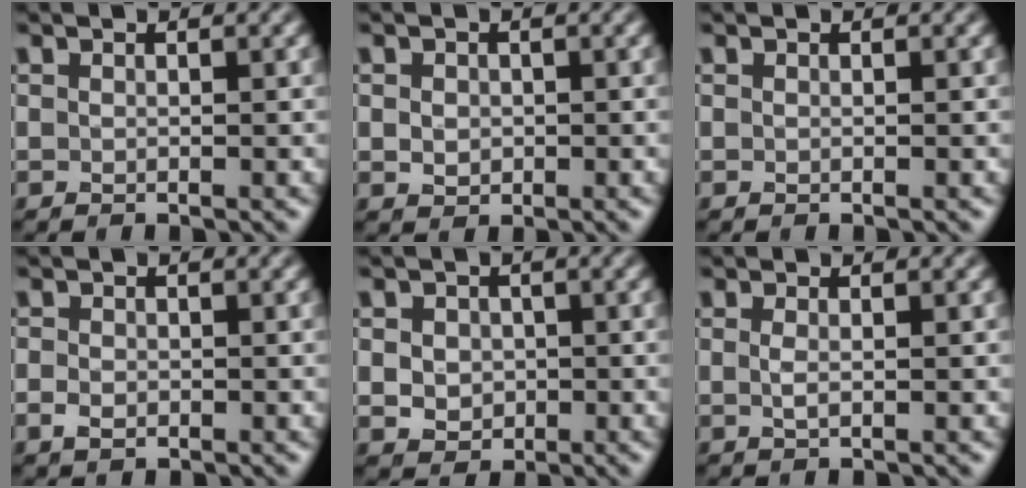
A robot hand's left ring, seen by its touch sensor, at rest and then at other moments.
{"total": 1.5, "force": [0.0, 1.3, 0.7], "torque": [-0.012, -0.003, 0.001]}
{"total": 0.0}
{"total": 1.6, "force": [-0.6, 1.2, 1.0], "torque": [-0.019, -0.003, -0.012]}
{"total": 3.0, "force": [-0.1, 2.6, 1.5], "torque": [-0.023, -0.001, -0.006]}
{"total": 0.9, "force": [0.0, 0.3, 0.9], "torque": [-0.021, -0.001, 0.000]}